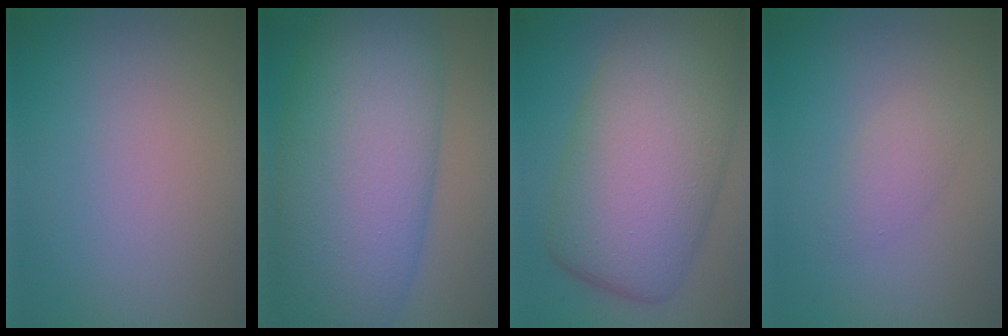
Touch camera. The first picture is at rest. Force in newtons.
{"total": 14.5, "press": 14.5, "slide": 0.1}
{"total": 12.2, "press": 12.2, "slide": 0.4}
{"total": 1.6, "press": 1.6, "slide": 0.1}